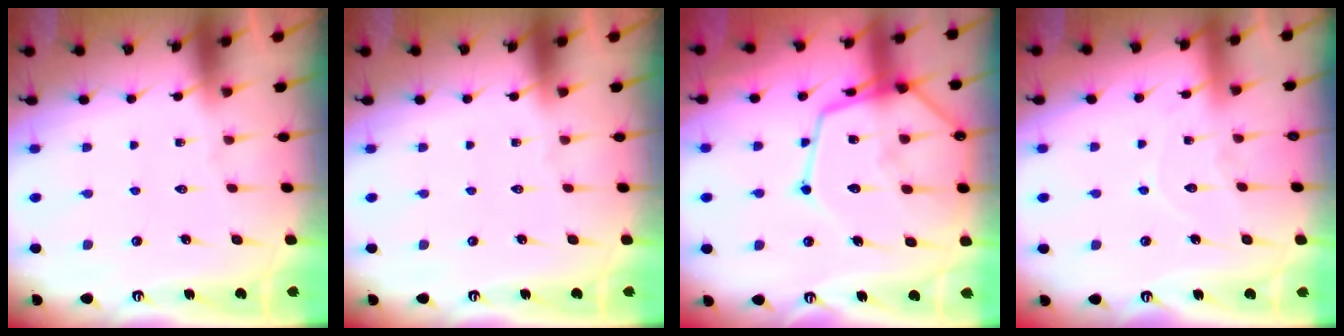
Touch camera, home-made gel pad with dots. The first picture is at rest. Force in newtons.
{"total": 0.0}
{"total": 19.1, "press": 19.0, "slide": 1.7}
{"total": 7.0, "press": 7.0, "slide": 0.2}